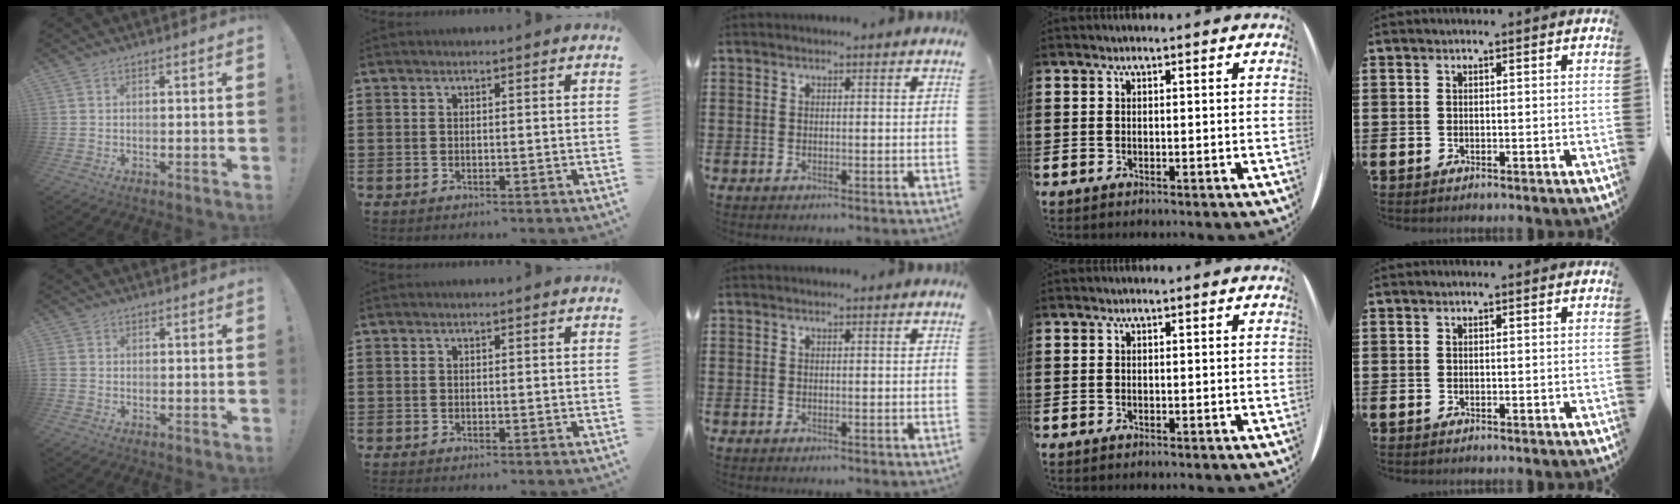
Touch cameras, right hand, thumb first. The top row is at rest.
{"thumb": {"total": 1.9, "force": [-0.6, 1.6, 0.8], "torque": [-0.013, 0.006, -0.010]}}